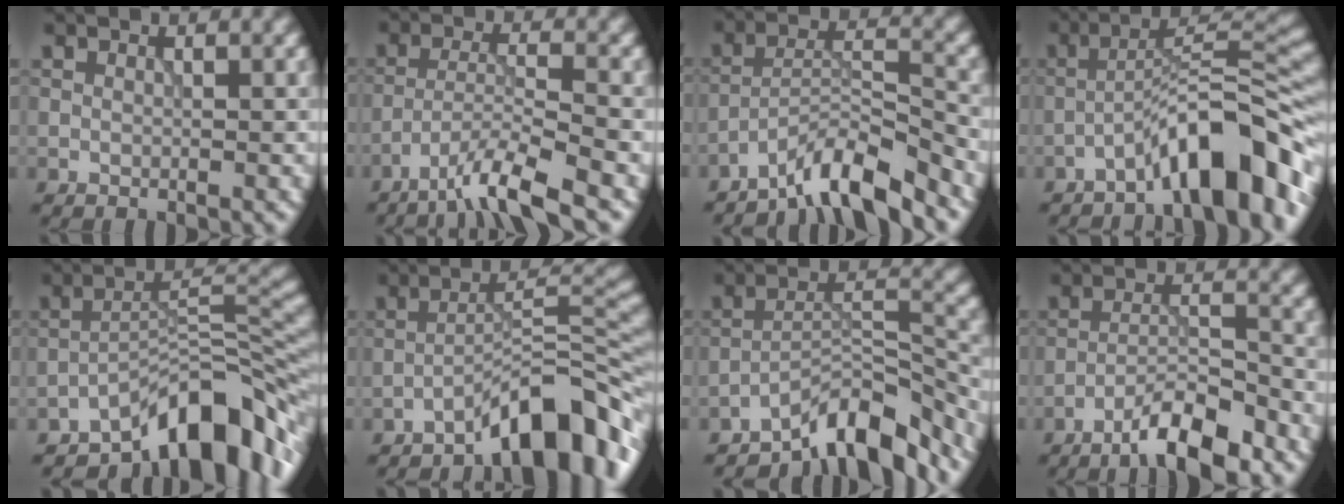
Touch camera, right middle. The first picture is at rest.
{"total": 5.7, "force": [-4.3, 0.5, 3.7], "torque": [-0.059, 0.004, -0.087]}
{"total": 6.5, "force": [-5.4, 0.8, 3.5], "torque": [-0.053, 0.006, -0.100]}
{"total": 10.1, "force": [-6.2, 2.1, 7.6], "torque": [-0.108, 0.030, -0.104]}
{"total": 10.0, "force": [-6.8, 3.2, 6.5], "torque": [-0.081, 0.011, -0.123]}
{"total": 8.6, "force": [-5.9, 1.9, 5.9], "torque": [-0.083, 0.018, -0.097]}
{"total": 8.0, "force": [-6.3, 2.1, 4.4], "torque": [-0.057, 0.010, -0.112]}
{"total": 6.1, "force": [-4.5, 1.0, 4.0], "torque": [-0.063, 0.008, -0.081]}